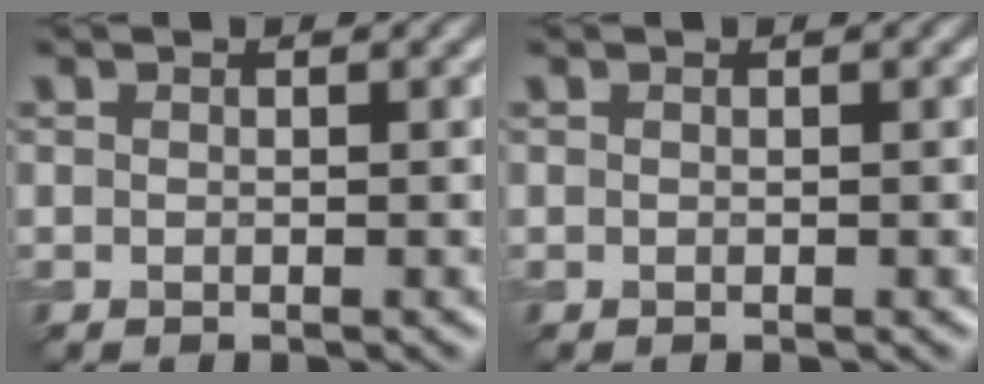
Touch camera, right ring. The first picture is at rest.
{"total": 0.0}